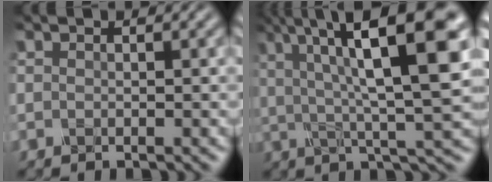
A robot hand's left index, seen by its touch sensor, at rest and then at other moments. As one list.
[{"total": 13.1, "force": [4.3, 3.1, 12.0], "torque": [-0.181, 0.017, 0.067]}]